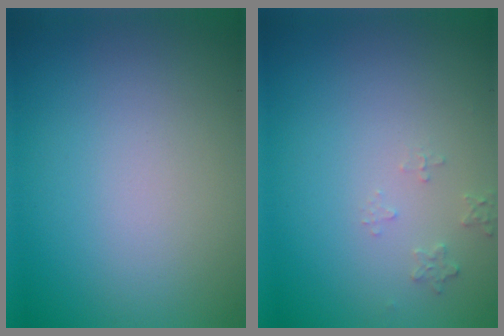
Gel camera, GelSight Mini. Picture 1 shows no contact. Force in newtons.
{"total": 1.1, "press": 1.1, "slide": 0.2}